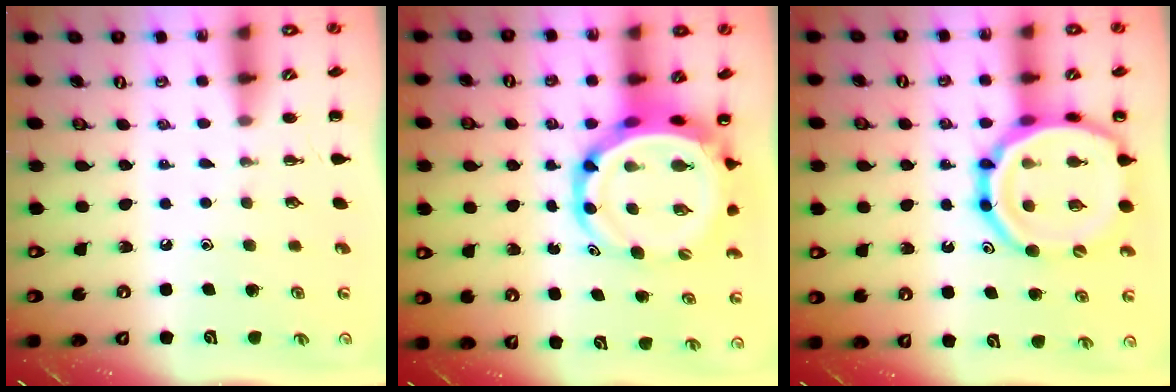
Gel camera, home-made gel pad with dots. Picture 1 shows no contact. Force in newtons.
{"total": 10.2, "press": 9.8, "slide": 2.9}
{"total": 22.2, "press": 21.9, "slide": 4.0}